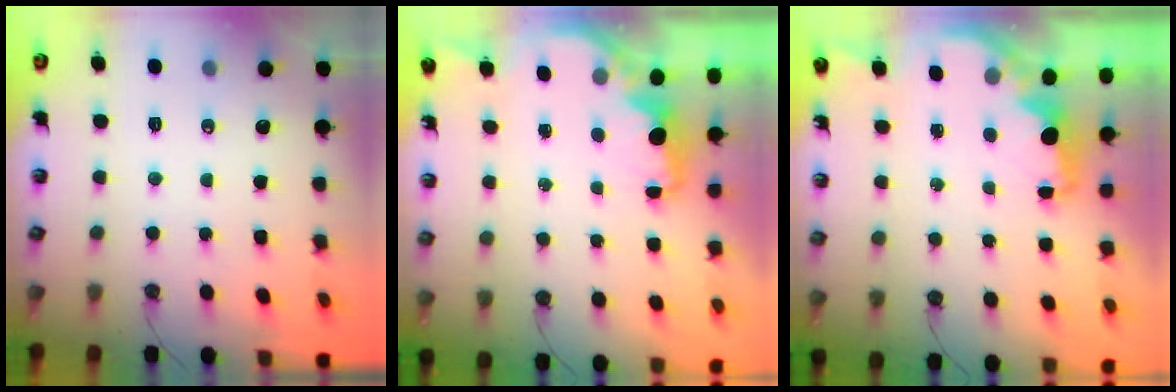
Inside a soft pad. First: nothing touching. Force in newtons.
{"total": 2.2, "press": 2.1, "slide": 0.8}
{"total": 2.3, "press": 2.1, "slide": 0.8}